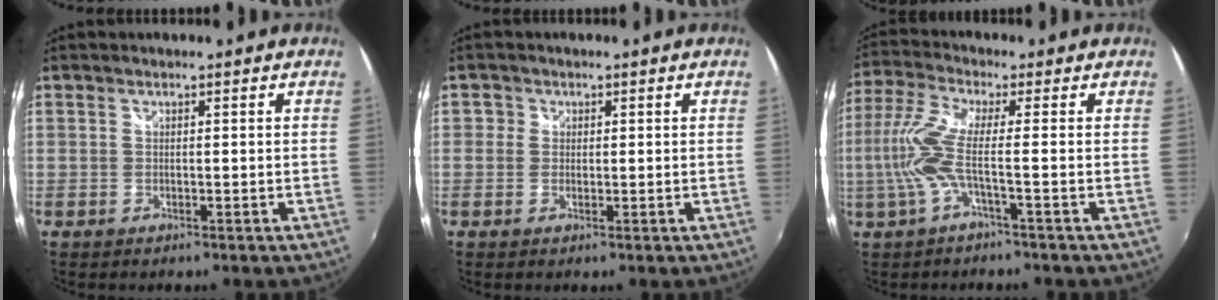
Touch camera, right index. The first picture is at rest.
{"total": 1.7, "force": [0.0, 1.7, 0.3], "torque": [-0.003, 0.000, -0.005]}
{"total": 7.6, "force": [-1.9, -0.3, 7.3], "torque": [-0.165, -0.007, -0.034]}